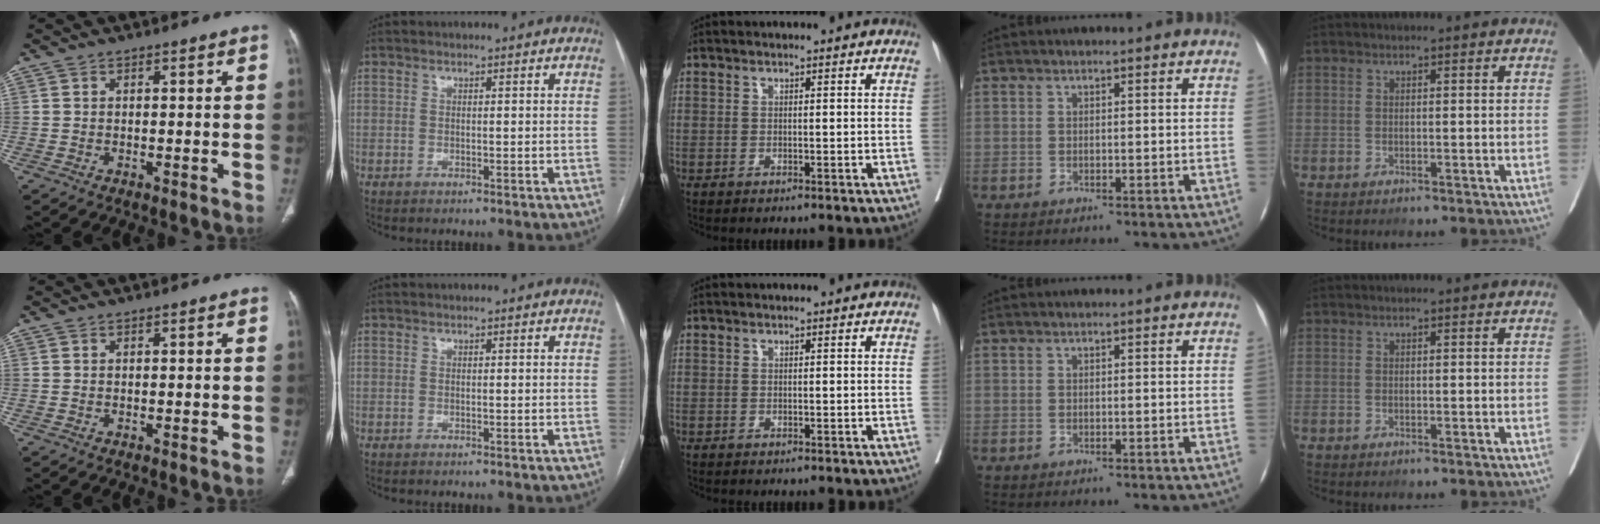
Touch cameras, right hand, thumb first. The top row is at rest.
{}